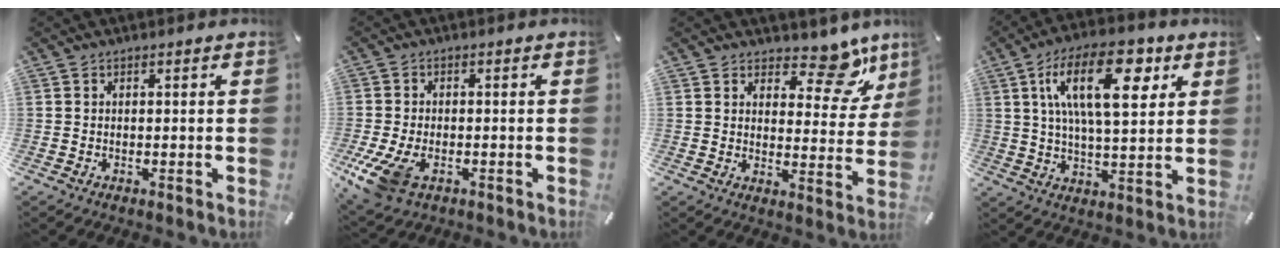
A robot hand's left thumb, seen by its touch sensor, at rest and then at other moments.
{"total": 8.7, "force": [-3.7, 5.3, 5.9], "torque": [-0.132, 0.001, -0.064]}
{"total": 12.1, "force": [8.6, 5.9, 6.2], "torque": [-0.062, -0.072, 0.146]}
{"total": 19.3, "force": [7.3, 8.7, 15.7], "torque": [-0.270, 0.002, 0.113]}